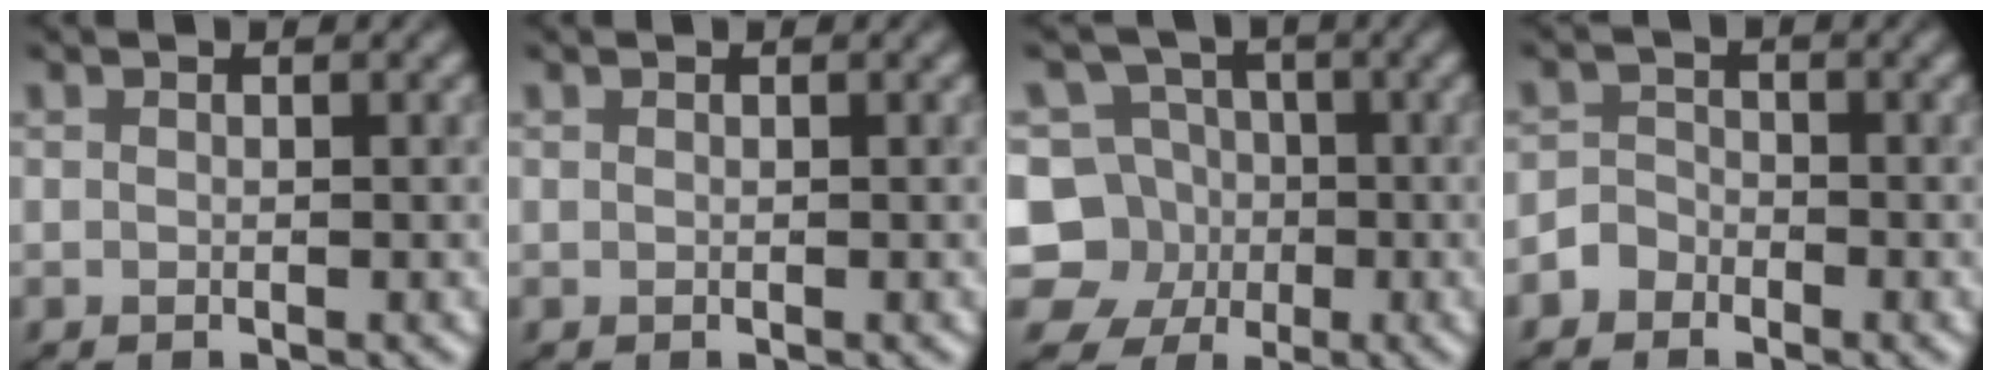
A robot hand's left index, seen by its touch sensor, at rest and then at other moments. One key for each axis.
{"total": 0.0}
{"total": 7.8, "fx": -2.1, "fy": 7.3, "fz": 1.8, "tx": -0.033, "ty": 0.014, "tz": -0.068}
{"total": 1.7, "fx": -1.4, "fy": 1.0, "fz": -0.1, "tx": 0.007, "ty": 0.010, "tz": -0.030}